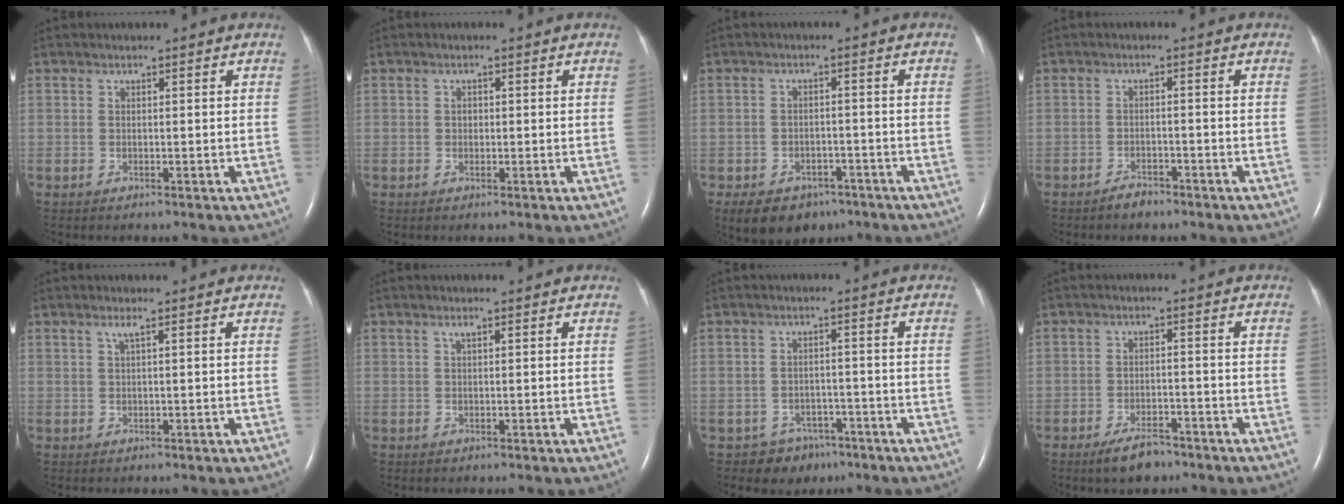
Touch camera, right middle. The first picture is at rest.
{"total": 0.7, "force": [0.0, 0.6, 0.4], "torque": [-0.008, 0.002, -0.001]}
{"total": 10.9, "force": [-6.9, 7.4, 4.1], "torque": [-0.097, -0.002, -0.092]}
{"total": 2.0, "force": [-1.8, 0.7, 0.6], "torque": [-0.017, 0.000, -0.028]}
{"total": 1.1, "force": [0.6, -0.2, 0.9], "torque": [-0.026, 0.006, 0.014]}
{"total": 0.7, "force": [0.4, 0.0, 0.6], "torque": [-0.014, 0.005, 0.009]}
{"total": 4.3, "force": [-3.0, 3.1, 0.1], "torque": [0.003, 0.012, -0.037]}
{"total": 4.6, "force": [-3.6, 1.7, 2.5], "torque": [-0.053, -0.001, -0.056]}